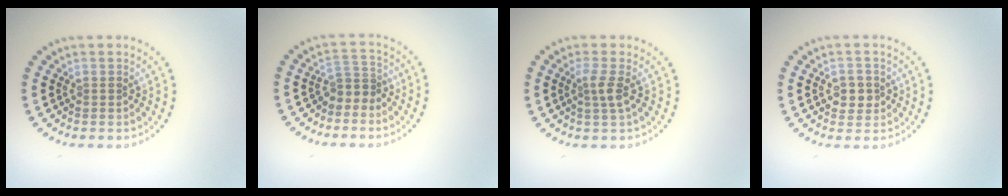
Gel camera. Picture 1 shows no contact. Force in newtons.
{"total": 2.0, "press": 1.3, "slide": 1.5}
{"total": 1.8, "press": 1.3, "slide": 1.2}
{"total": 2.1, "press": 2.0, "slide": 0.3}